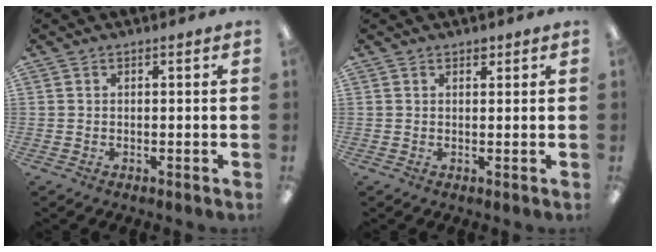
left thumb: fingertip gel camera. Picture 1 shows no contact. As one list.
[{"total": 1.3, "force": [1.1, 0.7, 0.4], "torque": [0.000, -0.002, 0.018]}]